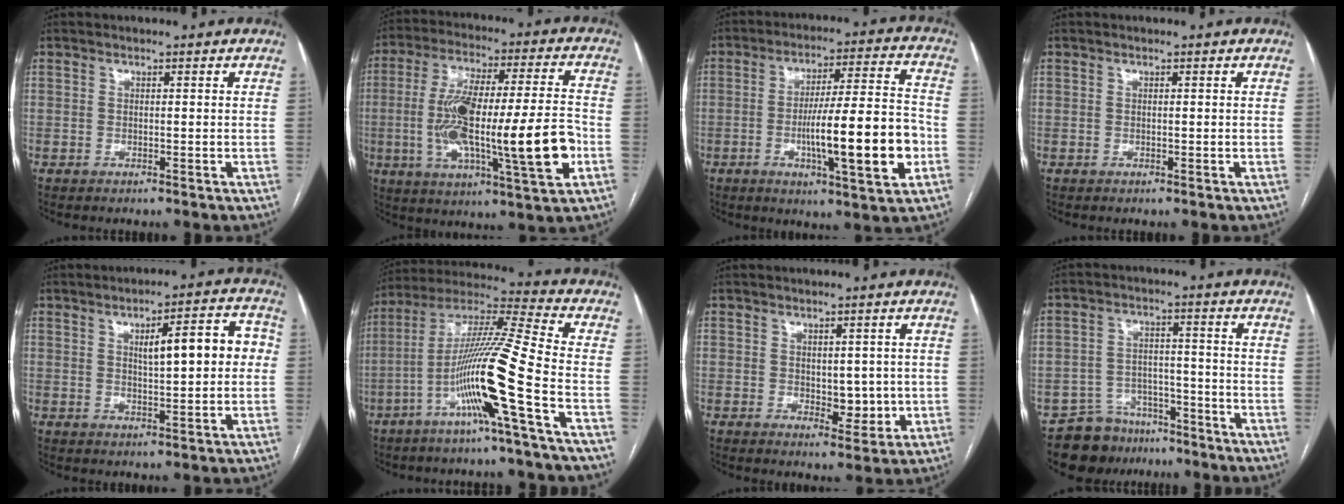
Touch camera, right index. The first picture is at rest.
{"total": 21.2, "force": [-4.0, 2.8, 20.6], "torque": [-0.345, 0.003, -0.057]}
{"total": 16.1, "force": [-4.0, 1.4, 15.5], "torque": [-0.248, 0.004, -0.056]}
{"total": 0.0}
{"total": 8.8, "force": [1.4, 2.0, 8.4], "torque": [-0.117, 0.025, 0.022]}
{"total": 15.3, "force": [-5.6, -1.9, 14.1], "torque": [-0.270, 0.000, -0.110]}
{"total": 4.5, "force": [0.1, 2.7, 3.6], "torque": [-0.041, -0.002, 0.013]}
{"total": 8.7, "force": [-7.1, 4.9, 0.5], "torque": [-0.001, 0.027, -0.114]}